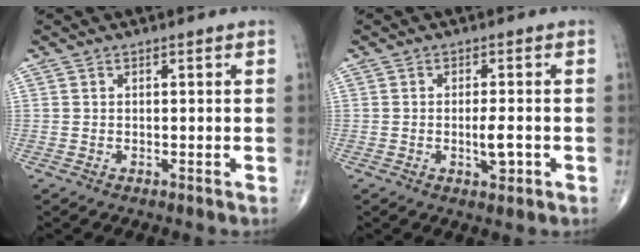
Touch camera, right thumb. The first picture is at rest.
{"total": 3.5, "force": [-0.9, 1.2, 3.2], "torque": [-0.047, 0.000, -0.012]}